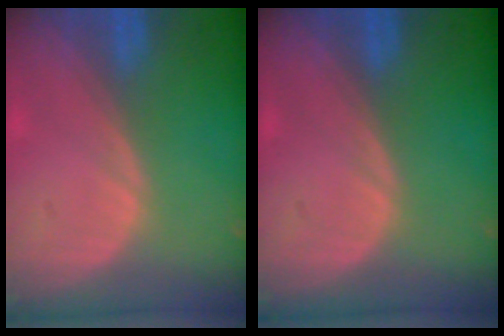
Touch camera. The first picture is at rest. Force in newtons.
{"total": 0.0}